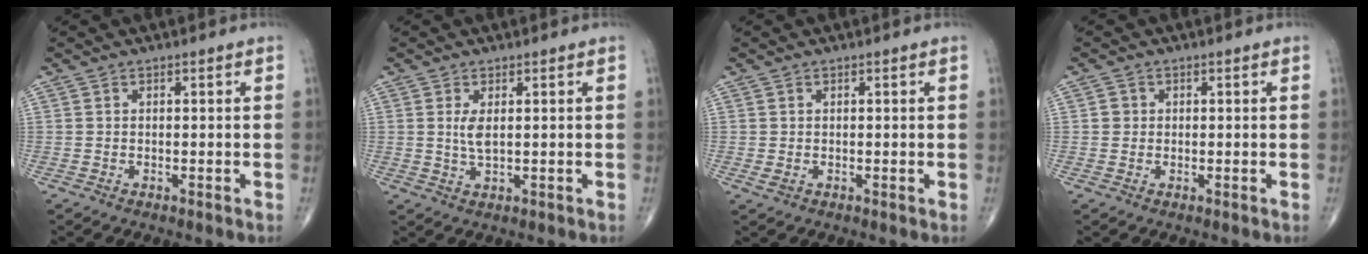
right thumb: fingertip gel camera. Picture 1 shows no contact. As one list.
[{"total": 2.8, "force": [0.6, 1.0, 2.6], "torque": [-0.055, -0.007, 0.017]}, {"total": 1.0, "force": [0.0, 0.7, 0.7], "torque": [-0.009, -0.003, 0.001]}, {"total": 1.5, "force": [0.2, 1.4, 0.3], "torque": [0.002, 0.002, 0.001]}]